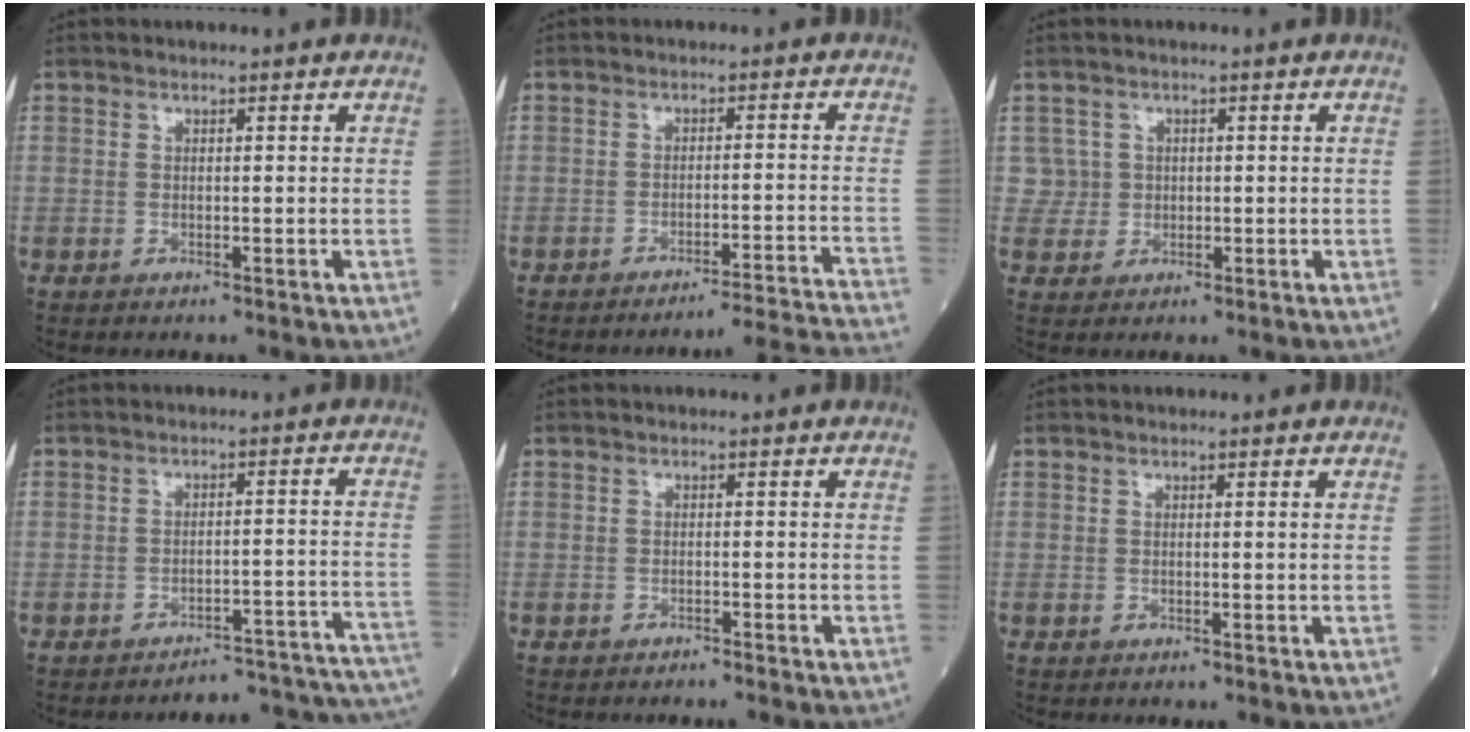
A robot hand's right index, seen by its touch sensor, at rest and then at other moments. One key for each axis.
{"total": 13.7, "fx": -13.0, "fy": -3.4, "fz": 2.6, "tx": 0.000, "ty": -0.022, "tz": -0.165}
{"total": 2.8, "fx": 0.6, "fy": 2.7, "fz": -0.3, "tx": 0.020, "ty": 0.006, "tz": 0.007}
{"total": 14.1, "fx": -14.0, "fy": 0.7, "fz": 0.9, "tx": 0.024, "ty": 0.036, "tz": -0.166}
{"total": 1.4, "fx": -1.3, "fy": -0.1, "fz": 0.4, "tx": -0.008, "ty": 0.000, "tz": -0.018}
{"total": 0.0}